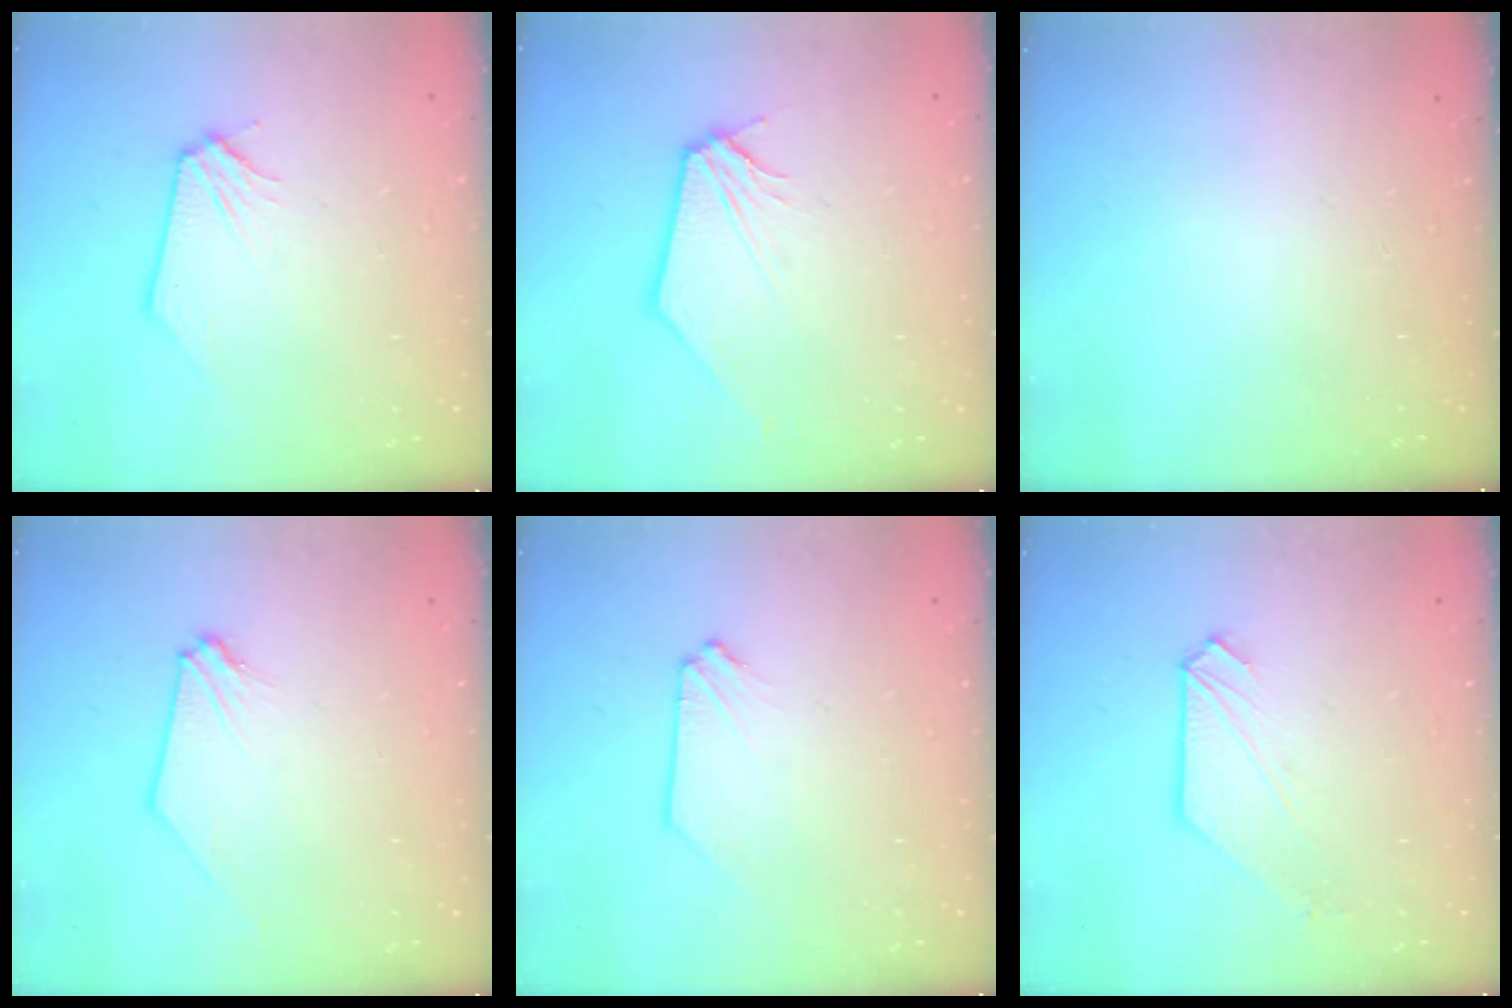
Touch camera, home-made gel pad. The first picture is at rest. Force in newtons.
{"total": 0.7, "press": 0.7, "slide": 0.2}
{"total": 0.0}
{"total": 0.0}
{"total": 0.0}
{"total": 2.2, "press": 2.2, "slide": 0.3}